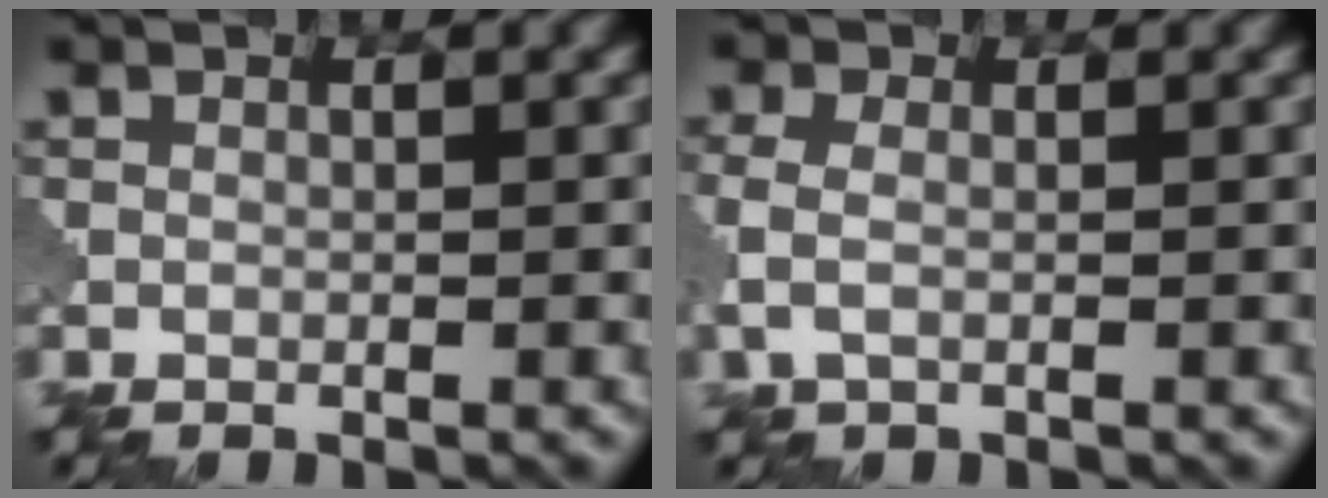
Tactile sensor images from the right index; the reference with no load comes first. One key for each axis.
{"total": 2.6, "fx": -0.1, "fy": 1.6, "fz": 2.0, "tx": -0.055, "ty": -0.001, "tz": -0.009}